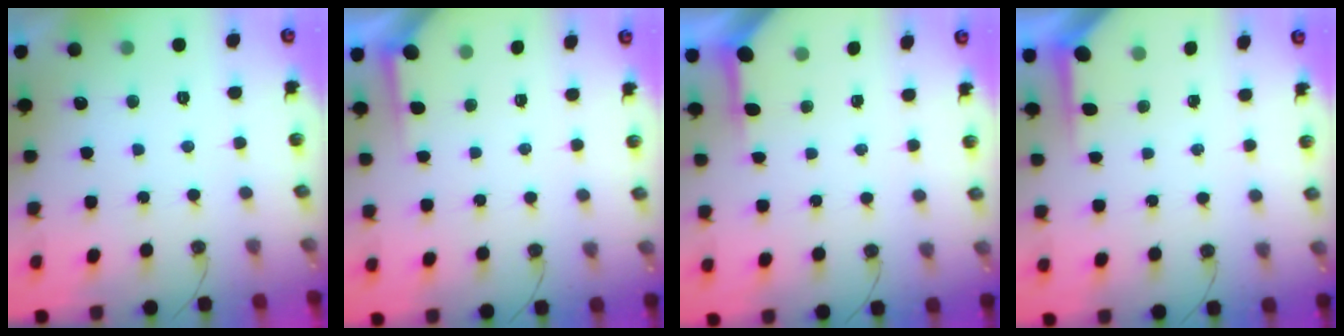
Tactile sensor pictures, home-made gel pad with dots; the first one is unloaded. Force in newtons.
{"total": 2.5, "press": 2.5, "slide": 0.3}
{"total": 3.8, "press": 3.7, "slide": 0.3}
{"total": 3.6, "press": 3.6, "slide": 0.4}